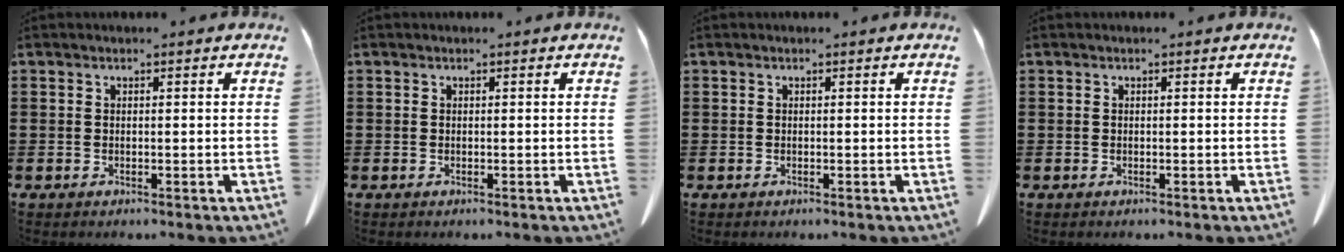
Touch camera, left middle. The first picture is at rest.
{"total": 0.0}
{"total": 0.0}
{"total": 0.0}